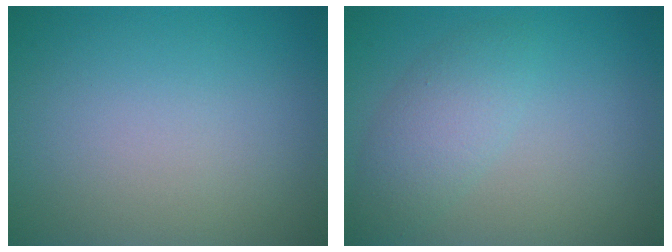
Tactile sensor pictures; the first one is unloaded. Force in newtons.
{"total": 3.1, "press": 3.1, "slide": 0.1}